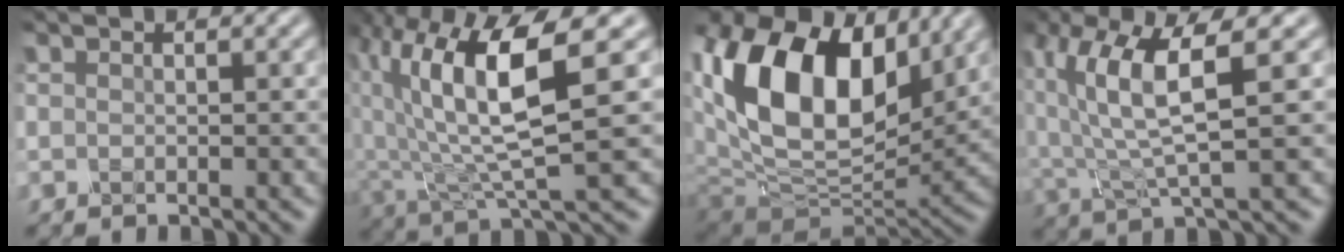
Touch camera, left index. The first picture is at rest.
{"total": 10.0, "force": [2.1, 3.5, 9.1], "torque": [-0.184, -0.006, 0.043]}
{"total": 16.4, "force": [4.5, 9.8, 12.4], "torque": [-0.240, 0.024, 0.075]}
{"total": 7.2, "force": [1.7, 2.0, 6.6], "torque": [-0.140, 0.005, 0.033]}